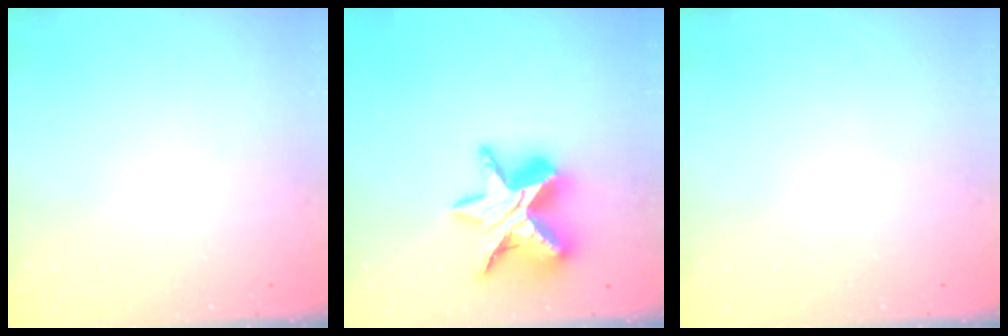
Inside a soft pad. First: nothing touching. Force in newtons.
{"total": 16.1, "press": 16.1, "slide": 0.9}
{"total": 0.0}